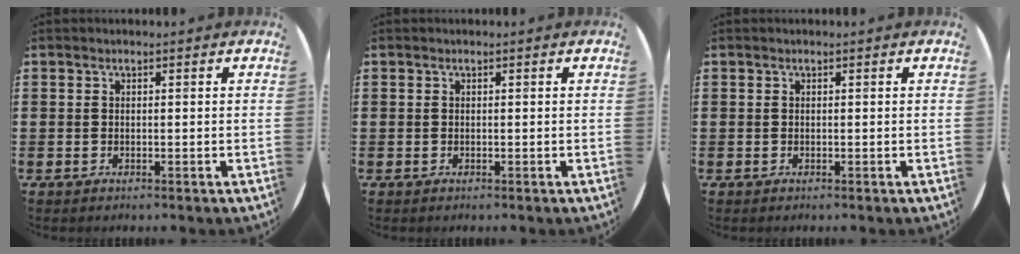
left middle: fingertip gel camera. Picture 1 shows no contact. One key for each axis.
{"total": 0.0}
{"total": 0.0}